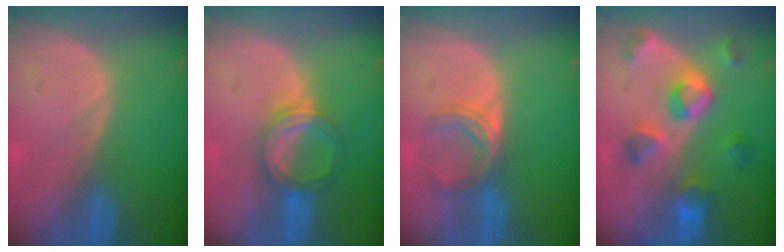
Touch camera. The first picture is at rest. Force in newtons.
{"total": 5.4, "press": 5.3, "slide": 0.8}
{"total": 5.0, "press": 4.4, "slide": 2.3}
{"total": 7.8, "press": 7.7, "slide": 0.7}